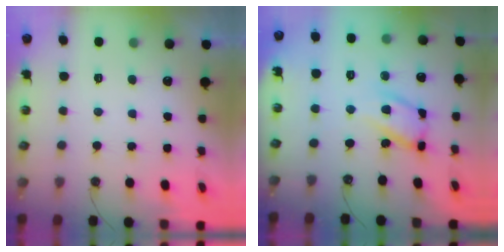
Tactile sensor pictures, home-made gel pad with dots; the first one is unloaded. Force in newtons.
{"total": 13.3, "press": 13.3, "slide": 1.2}